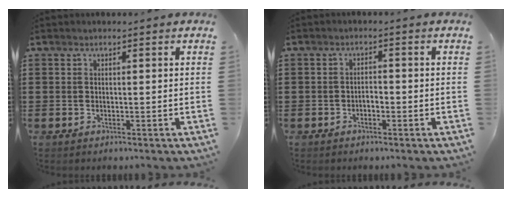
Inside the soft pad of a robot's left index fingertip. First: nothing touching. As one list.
[{"total": 1.5, "force": [-0.8, 0.6, 1.0], "torque": [-0.023, 0.002, -0.017]}]